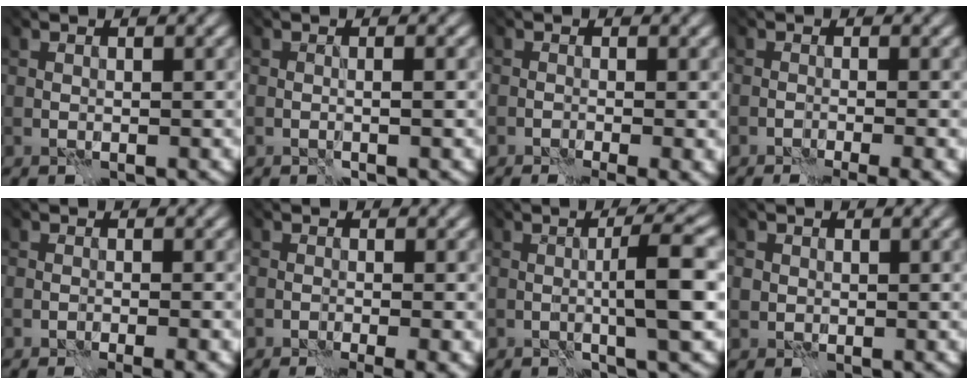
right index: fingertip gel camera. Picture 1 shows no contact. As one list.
[{"total": 0.8, "force": [-0.4, -0.5, 0.6], "torque": [-0.006, -0.001, -0.007]}, {"total": 3.4, "force": [-1.0, 1.4, 2.9], "torque": [-0.029, -0.007, -0.016]}, {"total": 4.2, "force": [-1.8, 1.6, 3.4], "torque": [-0.029, -0.003, -0.025]}, {"total": 2.4, "force": [-1.2, 0.8, 1.9], "torque": [-0.011, -0.004, -0.018]}, {"total": 3.4, "force": [-1.2, 1.2, 2.9], "torque": [-0.028, -0.006, -0.020]}, {"total": 4.4, "force": [-0.5, -0.1, 4.4], "torque": [-0.072, 0.008, -0.009]}, {"total": 0.9, "force": [0.2, 0.9, -0.1], "torque": [-0.003, -0.001, 0.001]}]